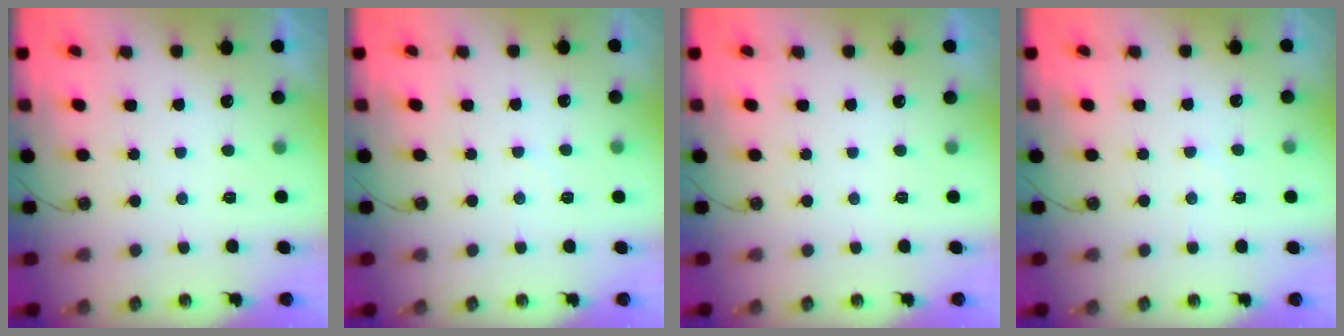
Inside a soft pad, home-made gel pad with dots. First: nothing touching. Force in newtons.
{"total": 2.4, "press": 2.4, "slide": 0.4}
{"total": 0.0}
{"total": 3.7, "press": 3.6, "slide": 0.6}